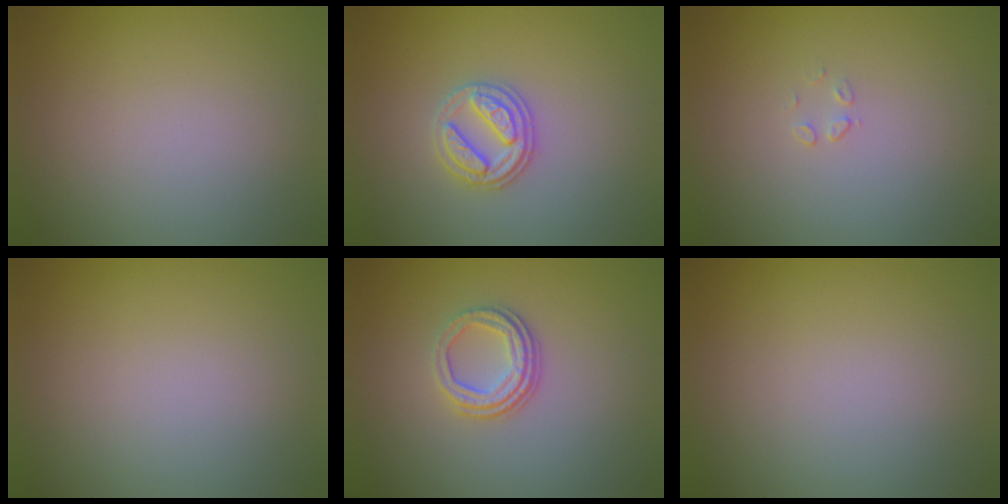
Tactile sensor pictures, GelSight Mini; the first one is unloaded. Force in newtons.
{"total": 2.8, "press": 2.7, "slide": 0.8}
{"total": 0.5, "press": 0.2, "slide": 0.5}
{"total": 0.0}
{"total": 3.0, "press": 2.3, "slide": 2.0}
{"total": 0.0}